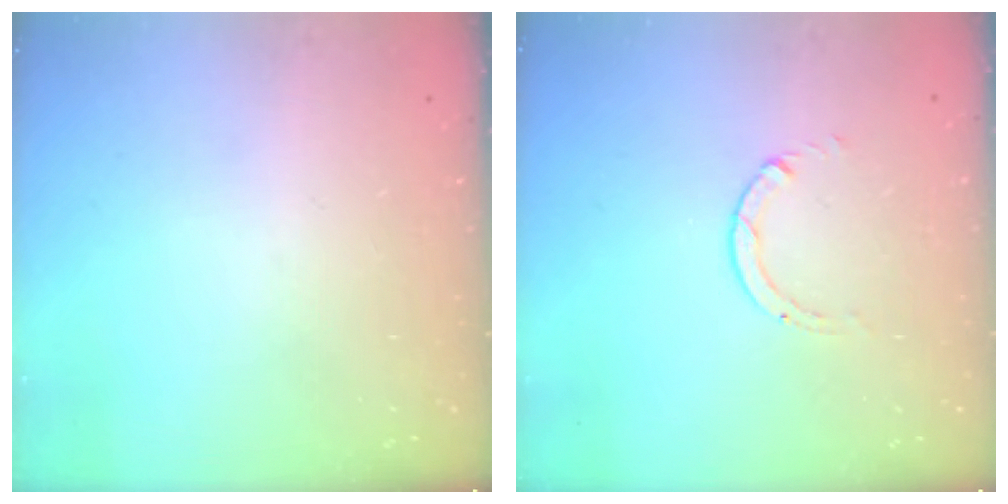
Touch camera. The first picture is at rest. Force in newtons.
{"total": 0.9, "press": 0.9, "slide": 0.1}